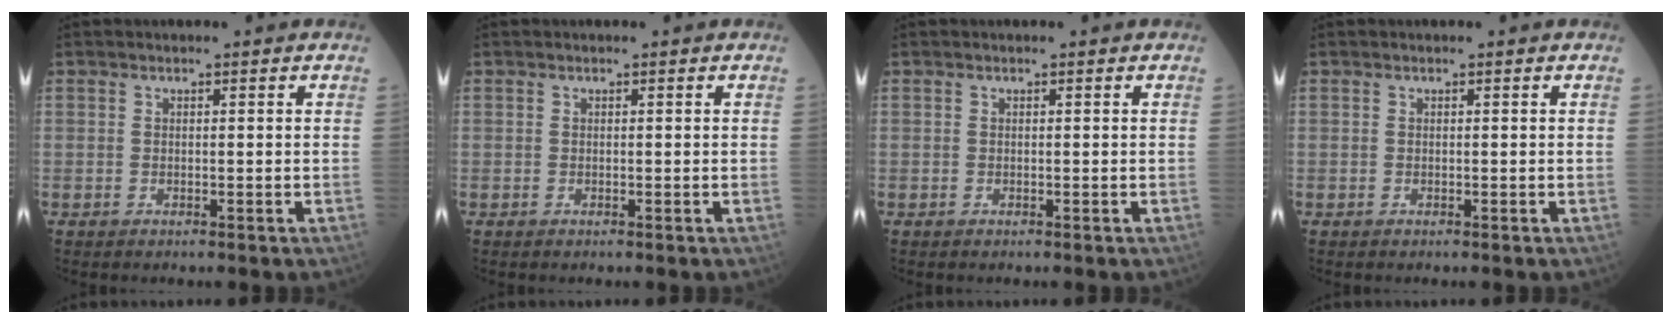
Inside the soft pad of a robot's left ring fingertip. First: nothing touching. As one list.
[{"total": 0.0}, {"total": 0.0}, {"total": 0.0}]